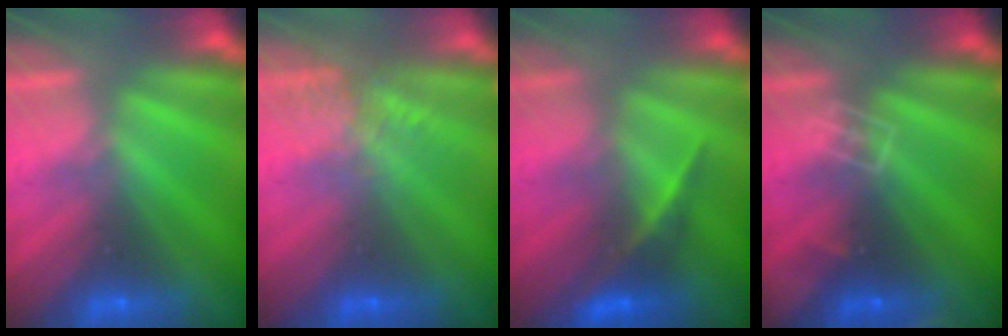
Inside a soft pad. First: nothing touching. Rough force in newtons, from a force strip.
{"total": 3.0}
{"total": 2.4}
{"total": 2.9}